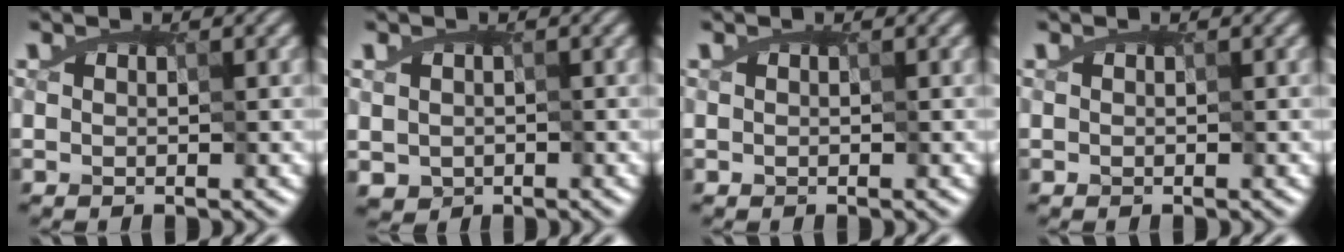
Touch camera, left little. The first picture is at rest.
{"total": 1.0, "force": [-0.1, 1.0, 0.2], "torque": [-0.018, -0.004, 0.007]}
{"total": 0.0}
{"total": 0.0}